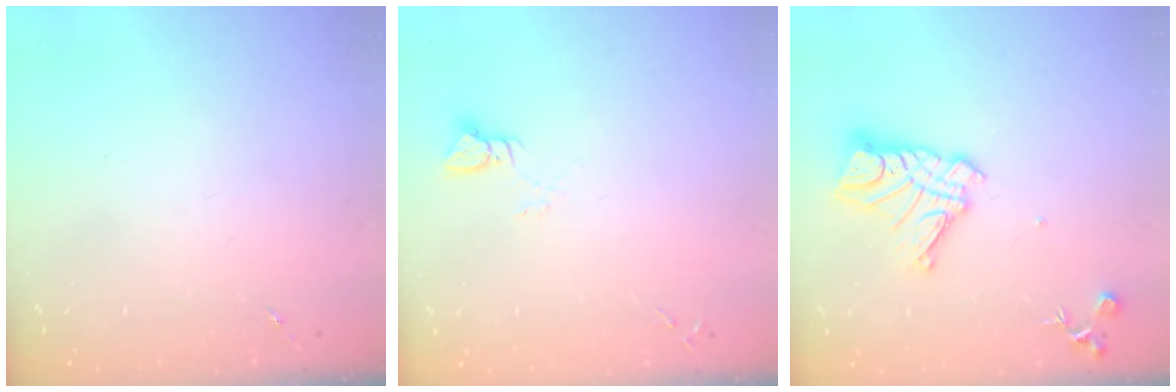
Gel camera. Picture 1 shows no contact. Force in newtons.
{"total": 3.0, "press": 3.0, "slide": 0.3}
{"total": 13.7, "press": 13.6, "slide": 1.2}